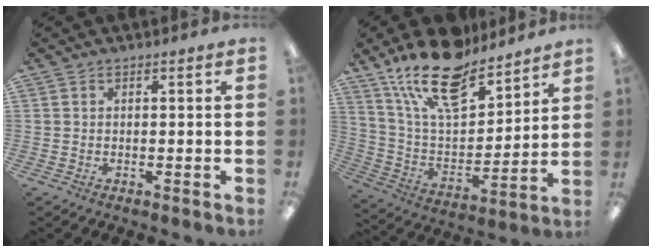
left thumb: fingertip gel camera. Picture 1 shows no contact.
{"total": 19.4, "force": [15.0, 7.7, 9.6], "torque": [-0.185, -0.088, 0.266]}